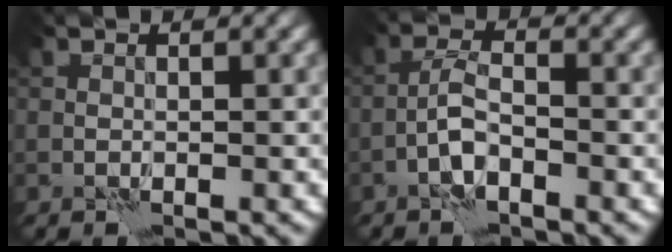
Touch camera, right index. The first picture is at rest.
{"total": 2.5, "force": [-1.4, 0.6, 1.9], "torque": [-0.041, 0.009, -0.035]}